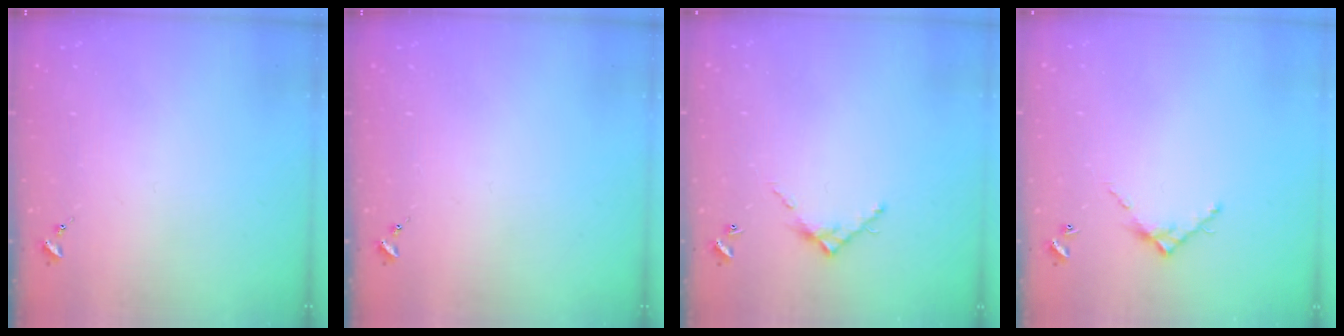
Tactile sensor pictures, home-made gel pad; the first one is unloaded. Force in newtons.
{"total": 0.0}
{"total": 7.0, "press": 7.0, "slide": 0.2}
{"total": 7.0, "press": 7.0, "slide": 0.2}